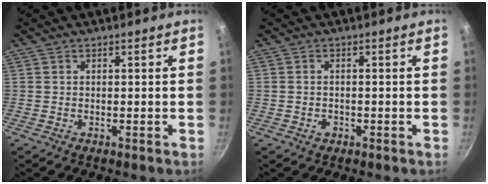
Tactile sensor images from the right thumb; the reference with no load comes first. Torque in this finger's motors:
{"motor_torque": [-0.30, -0.04, -0.26, 0.16, -0.02]}